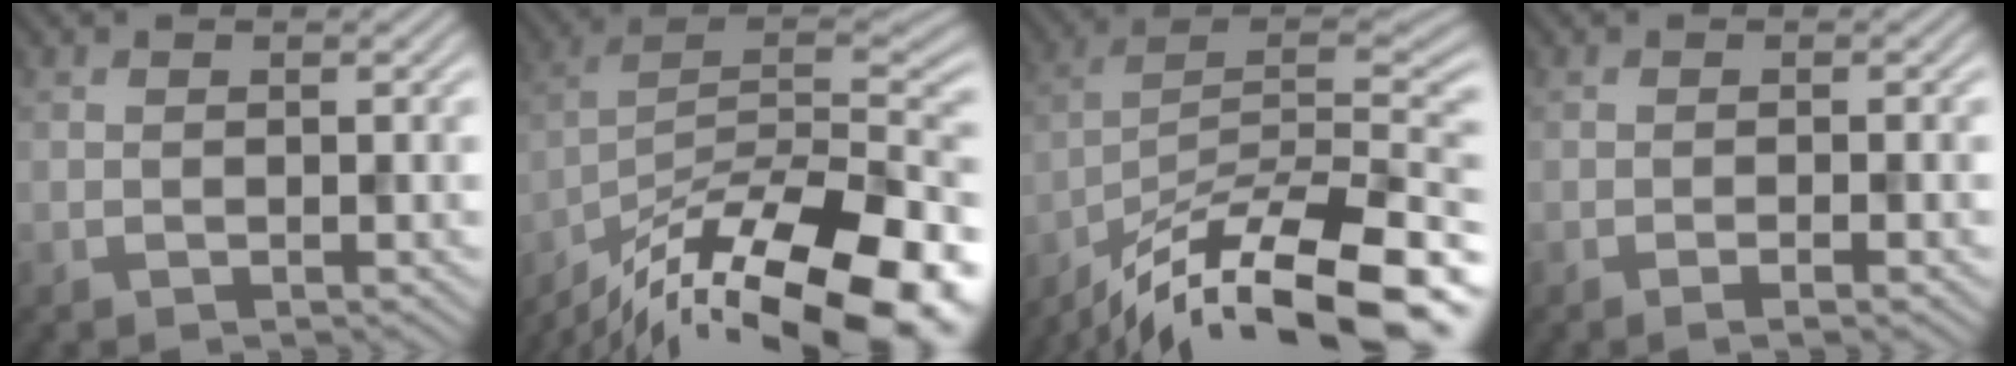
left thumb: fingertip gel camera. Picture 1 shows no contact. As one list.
[{"total": 19.6, "force": [-14.3, 6.5, 11.7], "torque": [-0.179, -0.018, -0.224]}, {"total": 17.8, "force": [-13.2, 4.3, 11.2], "torque": [-0.180, -0.006, -0.219]}, {"total": 1.8, "force": [-0.8, 0.2, 1.6], "torque": [-0.023, 0.004, -0.018]}]